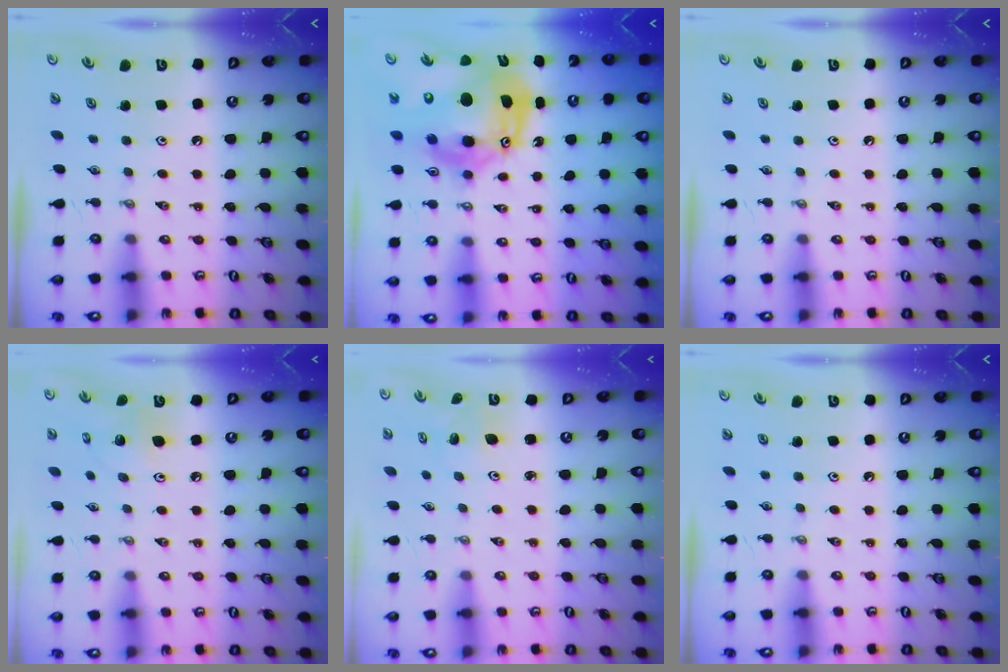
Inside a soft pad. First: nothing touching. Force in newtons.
{"total": 18.2, "press": 18.0, "slide": 2.6}
{"total": 0.0}
{"total": 7.9, "press": 7.8, "slide": 1.5}
{"total": 2.5, "press": 2.5, "slide": 0.1}
{"total": 0.0}